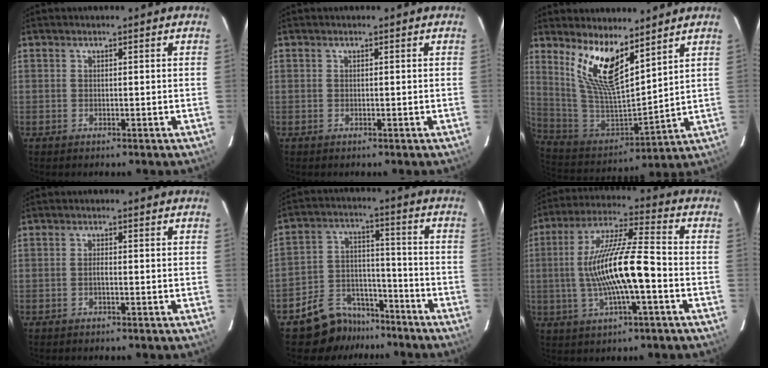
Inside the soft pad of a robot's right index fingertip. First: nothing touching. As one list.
[{"total": 0.0}, {"total": 14.1, "force": [9.3, 4.1, 9.7], "torque": [-0.190, -0.011, 0.194]}, {"total": 0.8, "force": [-0.4, 0.3, 0.7], "torque": [-0.013, 0.001, -0.007]}, {"total": 11.1, "force": [-9.0, 6.3, 1.7], "torque": [-0.044, 0.053, -0.133]}, {"total": 14.9, "force": [-2.6, 2.3, 14.5], "torque": [-0.276, 0.006, -0.046]}]